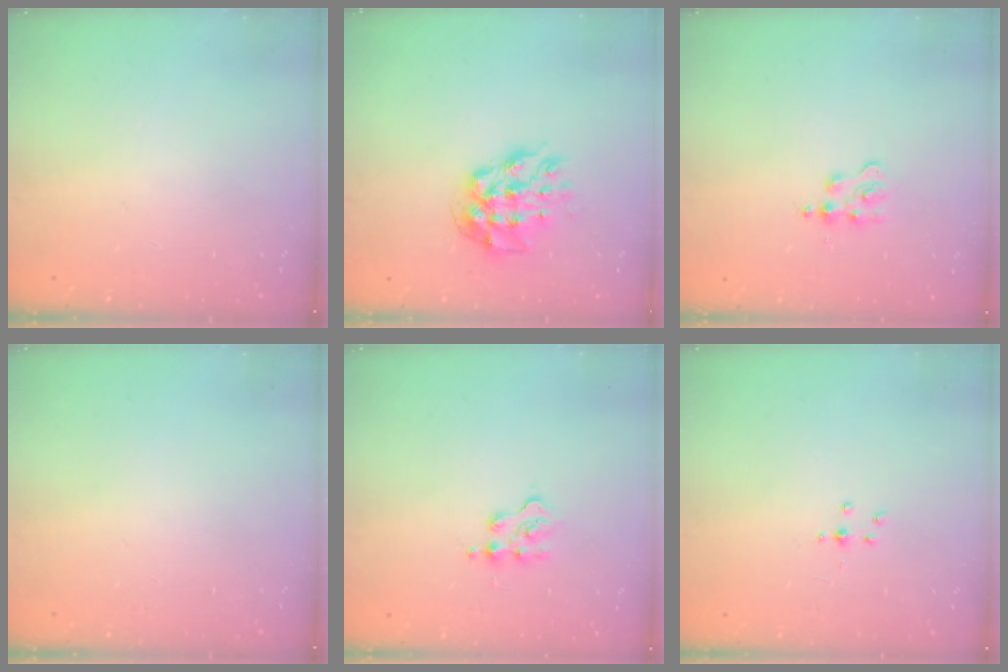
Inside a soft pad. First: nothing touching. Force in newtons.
{"total": 13.5, "press": 13.5, "slide": 1.4}
{"total": 3.2, "press": 3.2, "slide": 0.5}
{"total": 0.0}
{"total": 2.7, "press": 2.7, "slide": 0.3}
{"total": 2.0, "press": 1.9, "slide": 0.5}